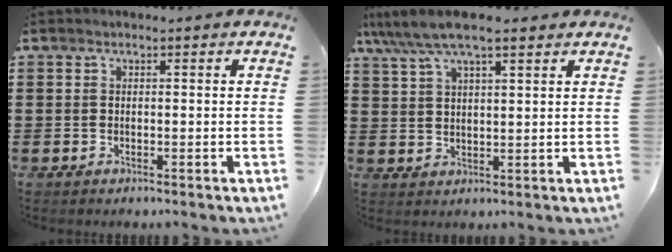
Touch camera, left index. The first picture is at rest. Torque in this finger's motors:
{"motor_torque": [1.82, -0.32, 0.89, 0.21]}